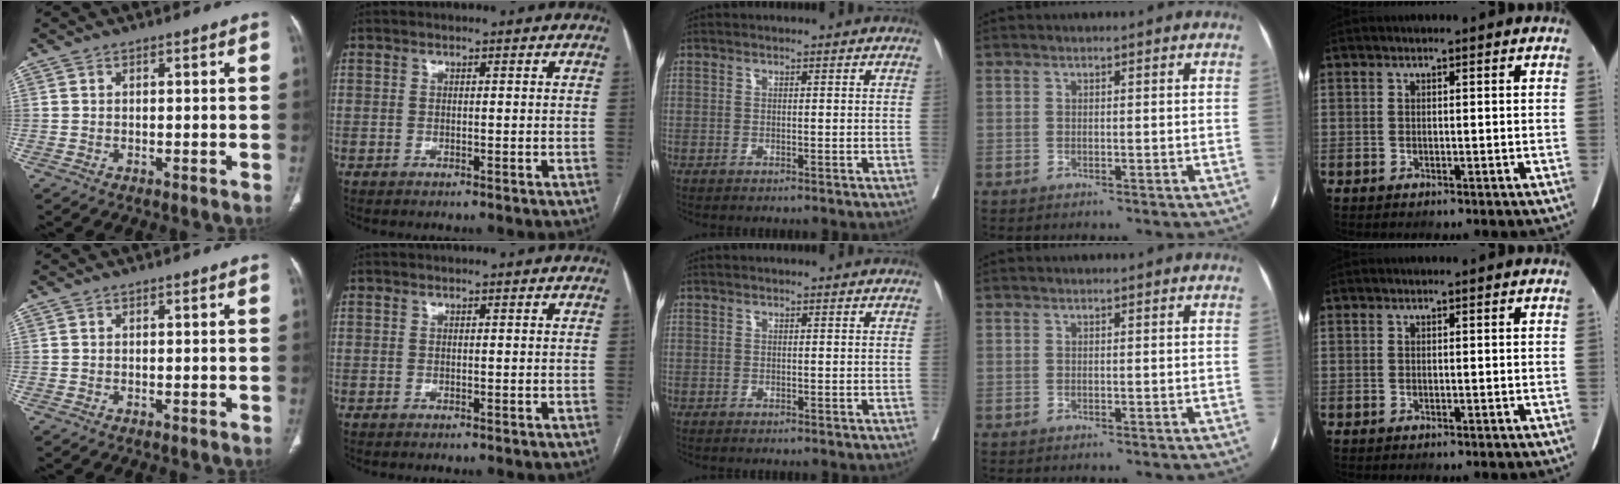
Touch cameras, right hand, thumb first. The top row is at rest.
{}